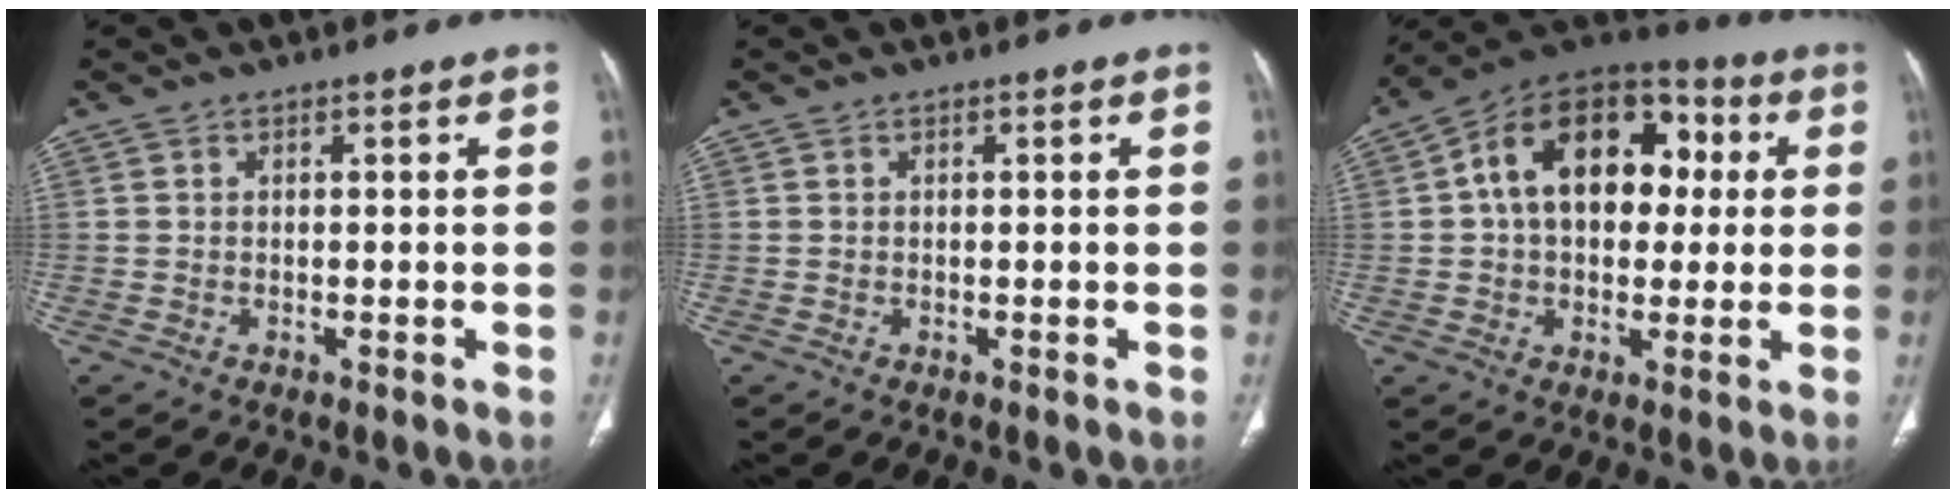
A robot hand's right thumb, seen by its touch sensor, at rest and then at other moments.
{"total": 0.0}
{"total": 19.6, "force": [3.1, 13.0, 14.3], "torque": [-0.196, 0.032, 0.041]}